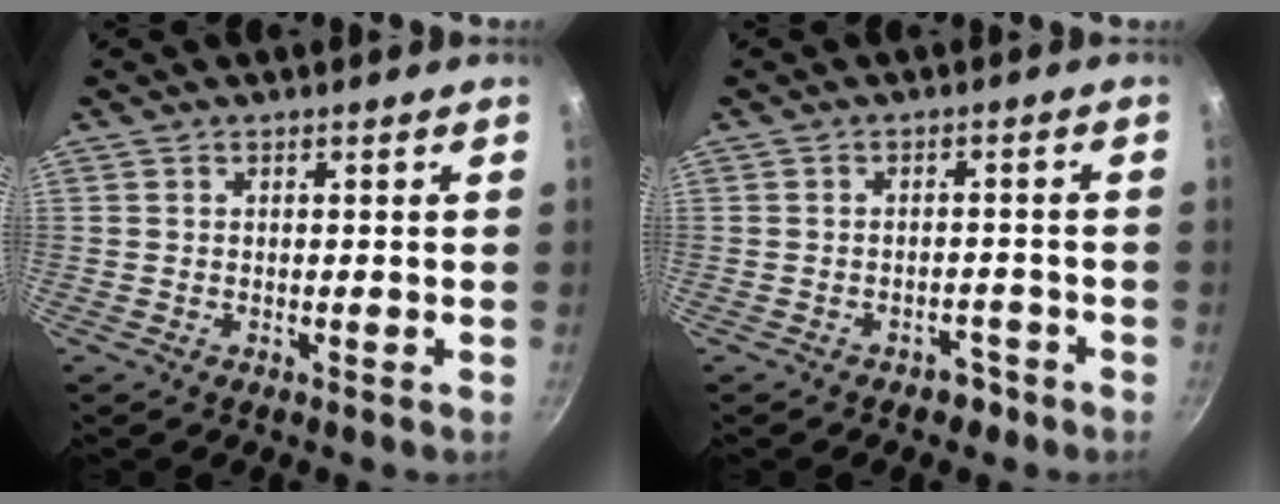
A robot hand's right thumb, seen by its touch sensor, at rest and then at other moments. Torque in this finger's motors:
{"motor_torque": [1.50, 1.49, 0.29, -0.49, -0.04]}